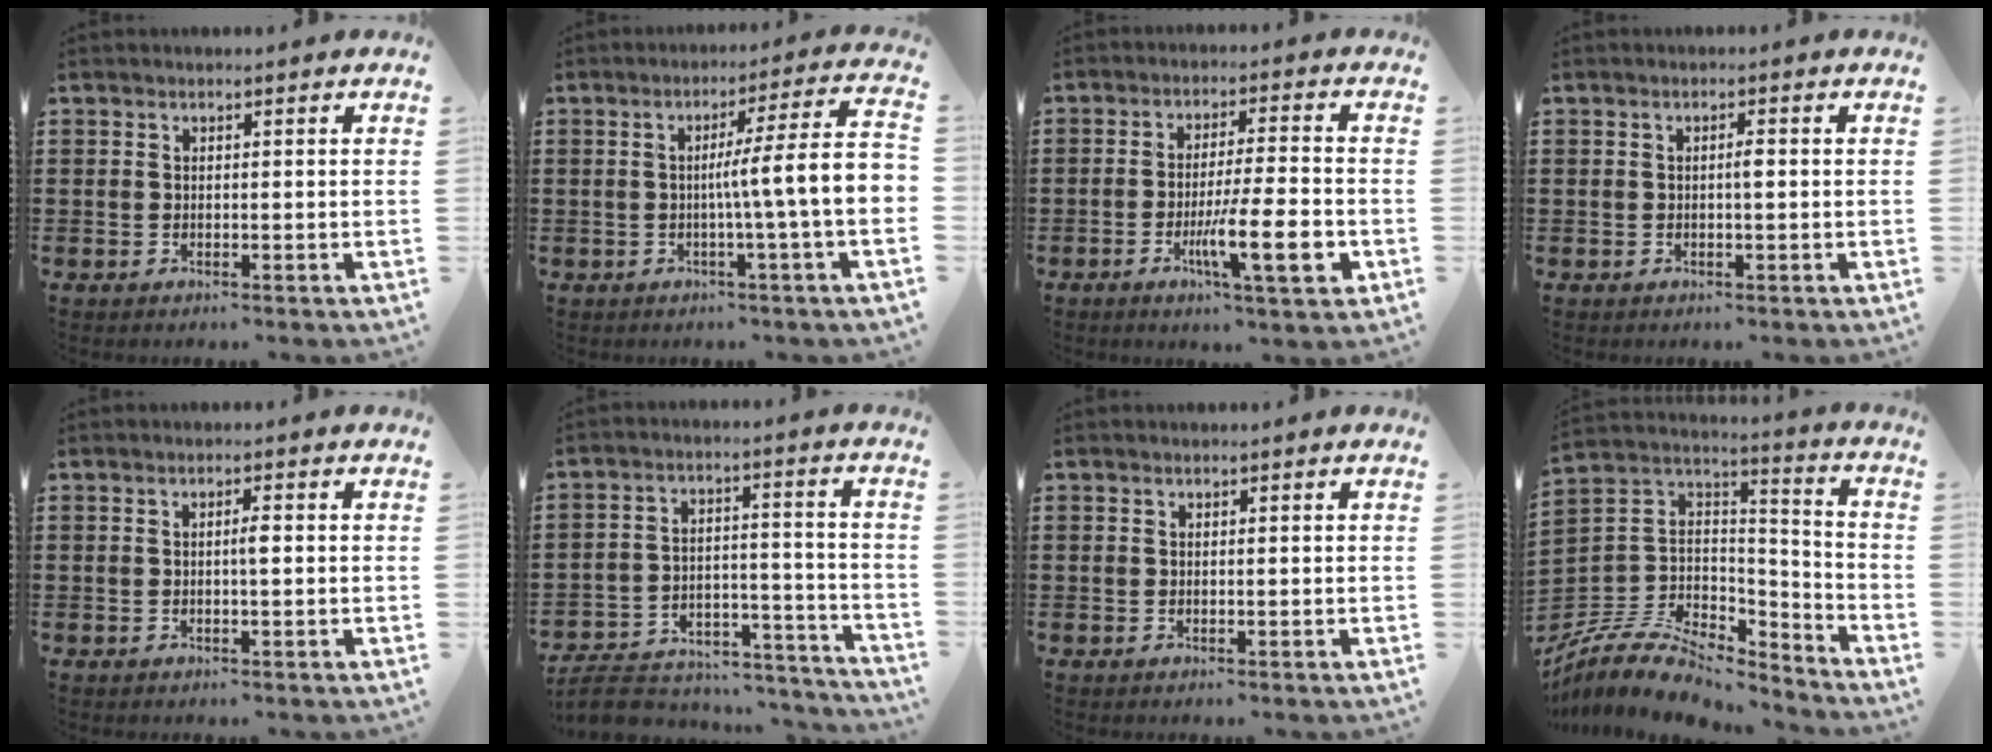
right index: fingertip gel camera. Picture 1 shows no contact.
{"total": 8.6, "force": [-0.9, -0.2, 8.5], "torque": [-0.144, -0.015, -0.022]}
{"total": 10.8, "force": [-3.4, 1.7, 10.2], "torque": [-0.177, -0.009, -0.056]}
{"total": 1.2, "force": [-0.1, 0.2, 1.2], "torque": [-0.023, -0.001, -0.002]}
{"total": 1.5, "force": [0.0, 0.2, 1.5], "torque": [-0.029, 0.000, -0.001]}
{"total": 8.2, "force": [-7.5, 2.2, 2.5], "torque": [-0.041, 0.021, -0.144]}
{"total": 0.0}
{"total": 9.2, "force": [-7.0, 4.3, 4.2], "torque": [-0.096, 0.013, -0.134]}